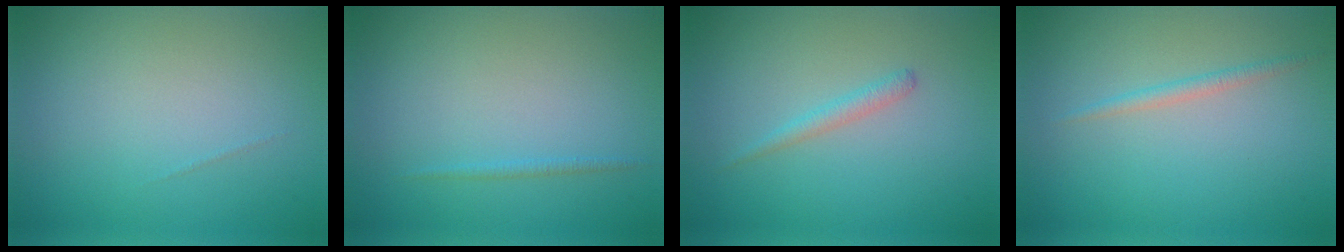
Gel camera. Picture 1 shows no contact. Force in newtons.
{"total": 0.6, "press": 0.6, "slide": 0.1}
{"total": 1.2, "press": 1.1, "slide": 0.1}
{"total": 1.1, "press": 1.1, "slide": 0.1}